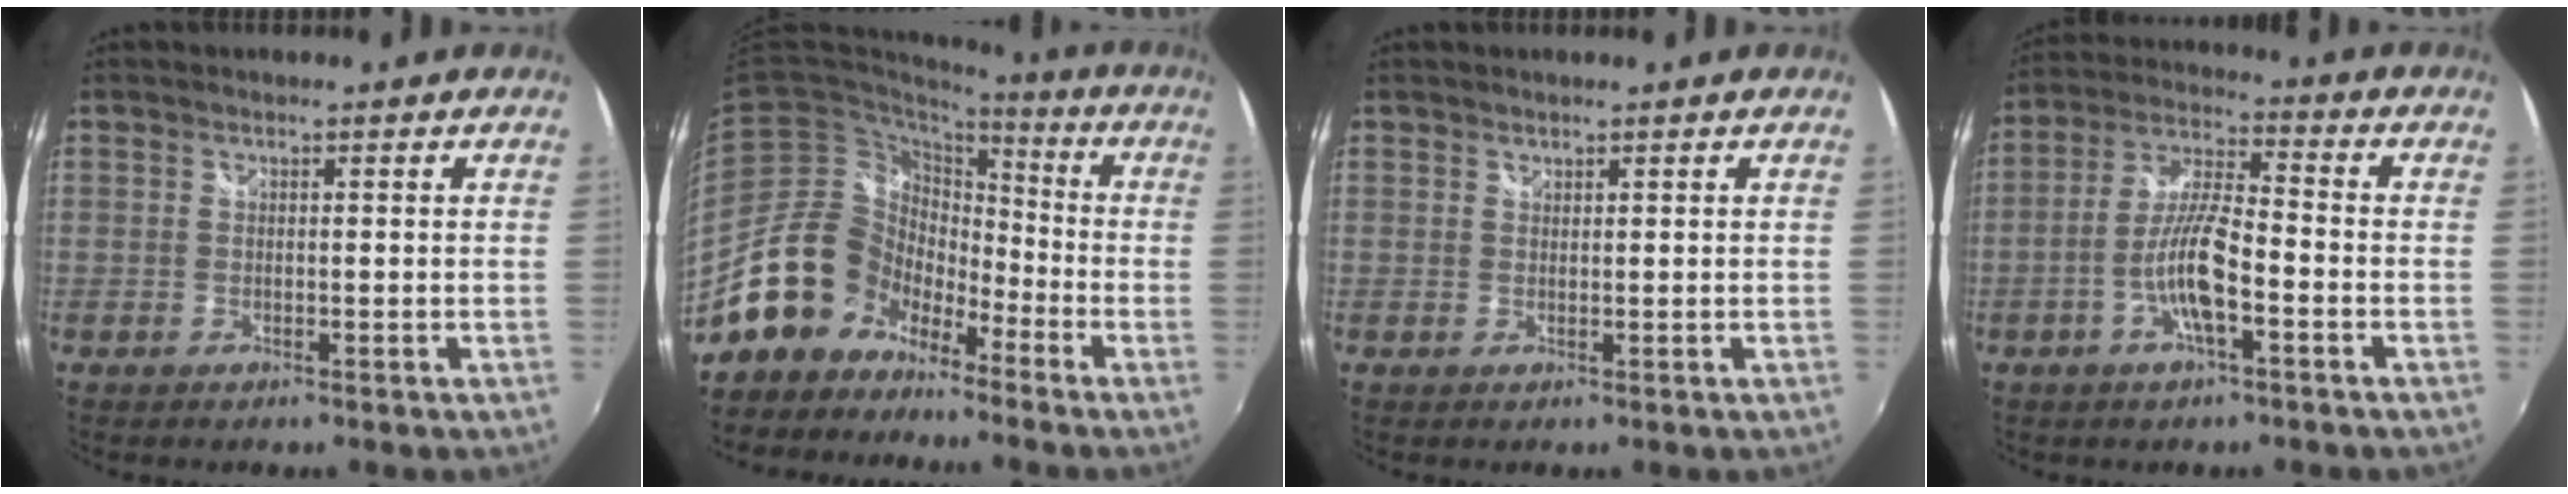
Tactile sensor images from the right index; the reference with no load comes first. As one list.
[{"total": 14.7, "force": [-10.1, 10.0, 3.9], "torque": [-0.087, 0.032, -0.184]}, {"total": 0.5, "force": [0.5, 0.2, 0.0], "torque": [0.002, 0.000, 0.009]}, {"total": 9.7, "force": [-3.8, 2.0, 8.7], "torque": [-0.181, 0.003, -0.072]}]